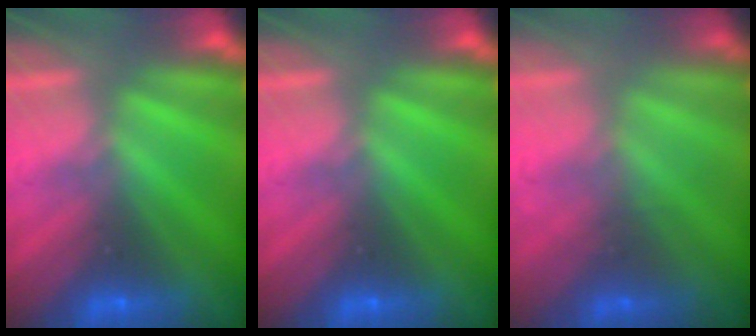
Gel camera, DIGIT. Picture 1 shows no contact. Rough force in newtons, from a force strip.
{"total": 0.0}
{"total": 1.6}